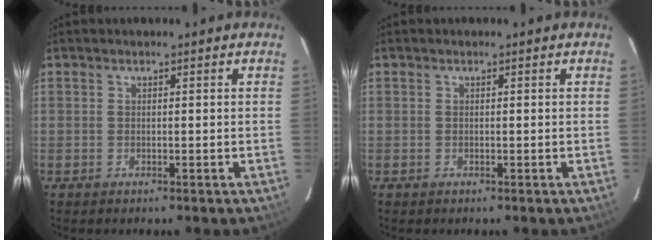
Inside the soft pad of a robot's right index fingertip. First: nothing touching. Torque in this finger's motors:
{"motor_torque": [-0.08, 0.07, 0.00, 0.00]}